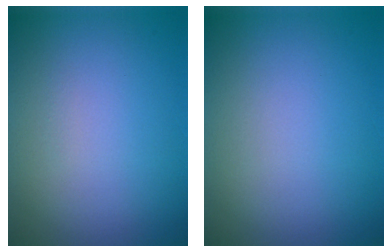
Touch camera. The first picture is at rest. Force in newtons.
{"total": 0.0}